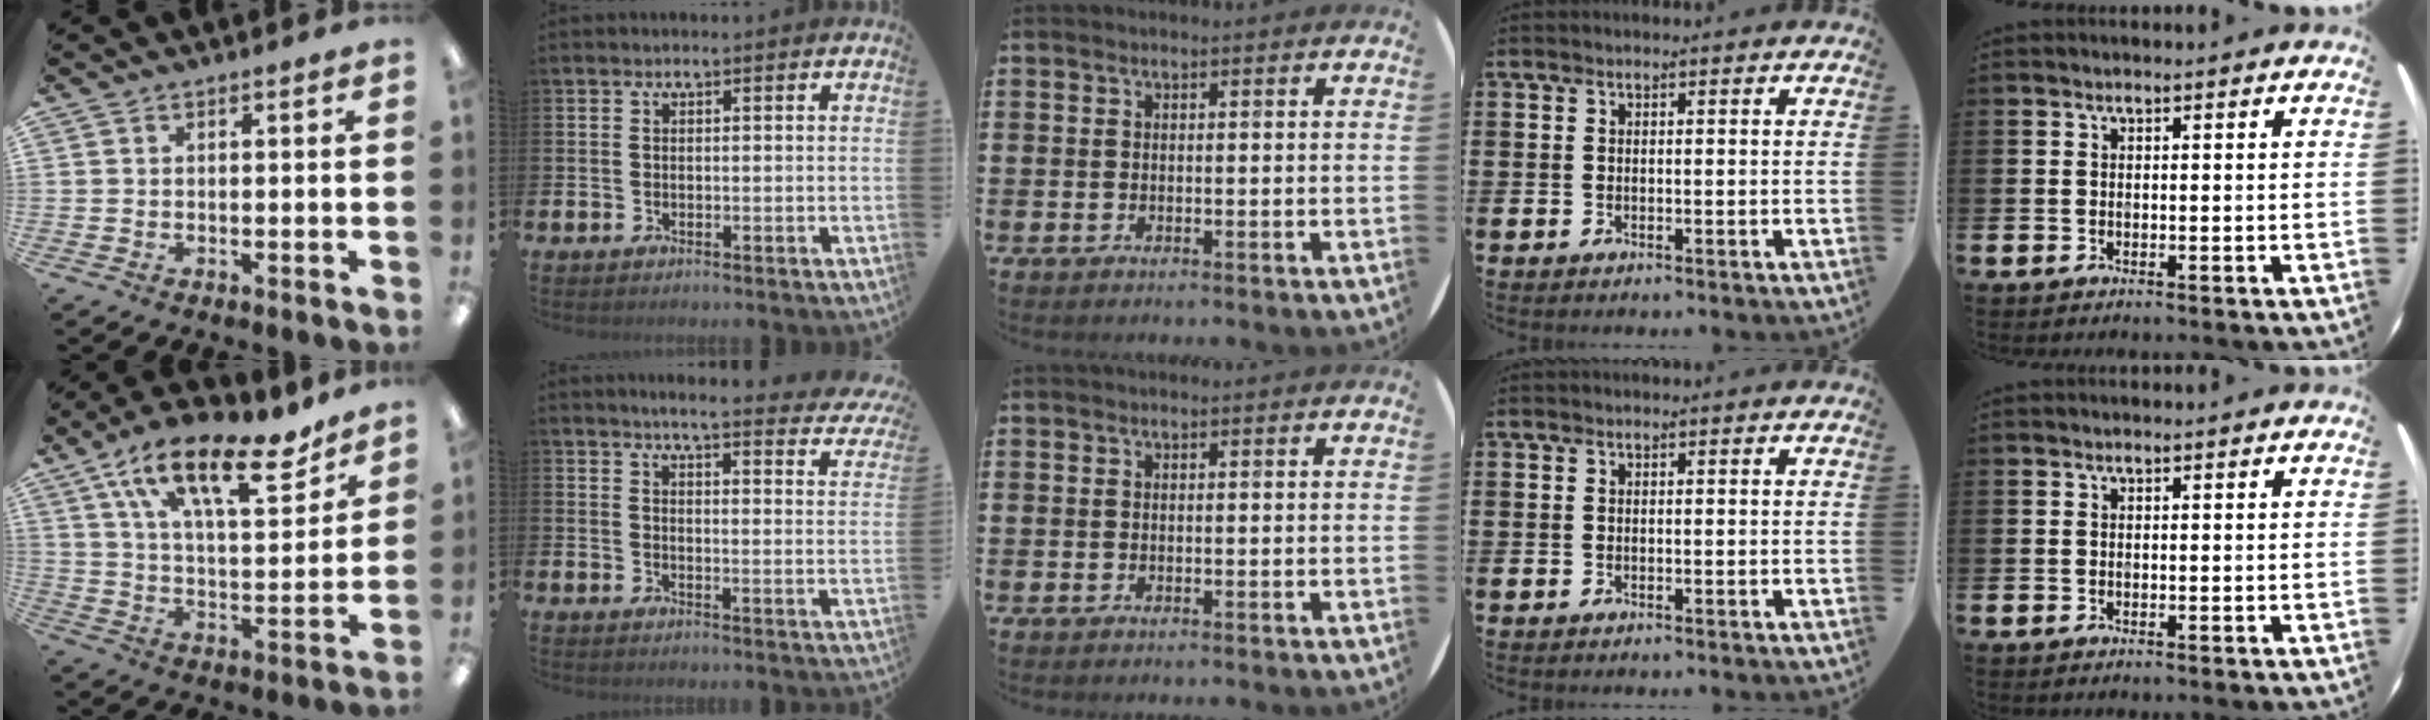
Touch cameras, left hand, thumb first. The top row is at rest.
{"thumb": {"total": 21.3, "force": [13.7, 8.5, 14.0], "torque": [-0.220, -0.071, 0.229]}, "index": {"total": 4.3, "force": [4.0, 0.0, 1.6], "torque": [-0.032, -0.037, 0.062]}}